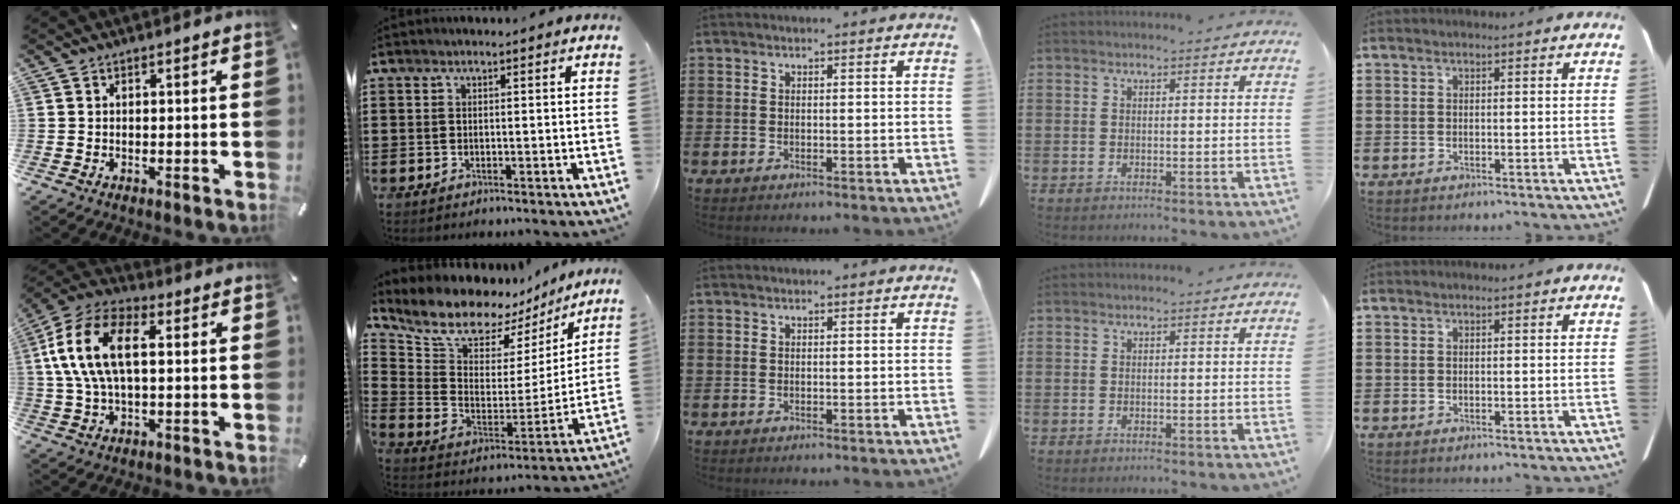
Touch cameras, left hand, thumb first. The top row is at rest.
{"thumb": {"total": 14.5, "force": [2.8, 7.9, 11.9], "torque": [-0.274, 0.001, 0.044]}, "index": {"total": 10.6, "force": [9.4, 3.8, 3.1], "torque": [-0.091, -0.069, 0.162]}}